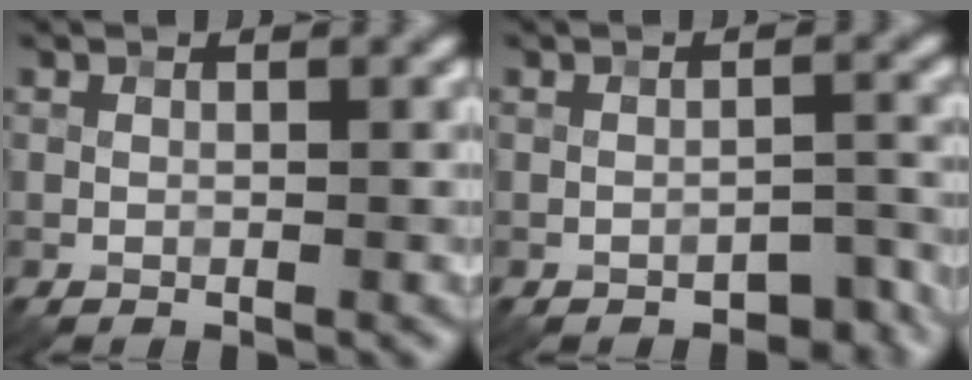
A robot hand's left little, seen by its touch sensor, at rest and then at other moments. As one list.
[{"total": 2.5, "force": [-2.0, 1.0, 1.1], "torque": [-0.009, 0.007, -0.026]}]